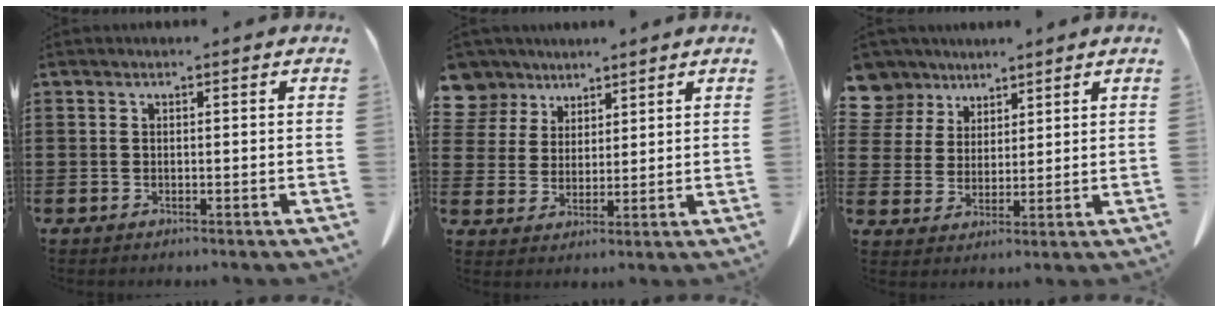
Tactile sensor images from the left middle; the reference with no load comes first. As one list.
[{"total": 5.9, "force": [4.5, 3.8, 0.2], "torque": [-0.030, -0.016, 0.083]}, {"total": 6.3, "force": [4.8, 4.0, 0.3], "torque": [-0.034, -0.018, 0.090]}]